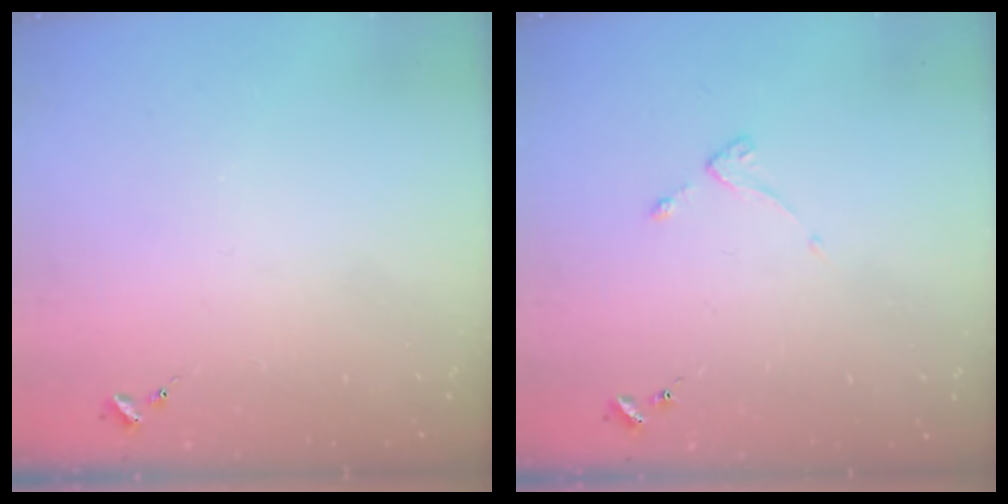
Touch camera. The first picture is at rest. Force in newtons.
{"total": 2.7, "press": 2.6, "slide": 0.5}